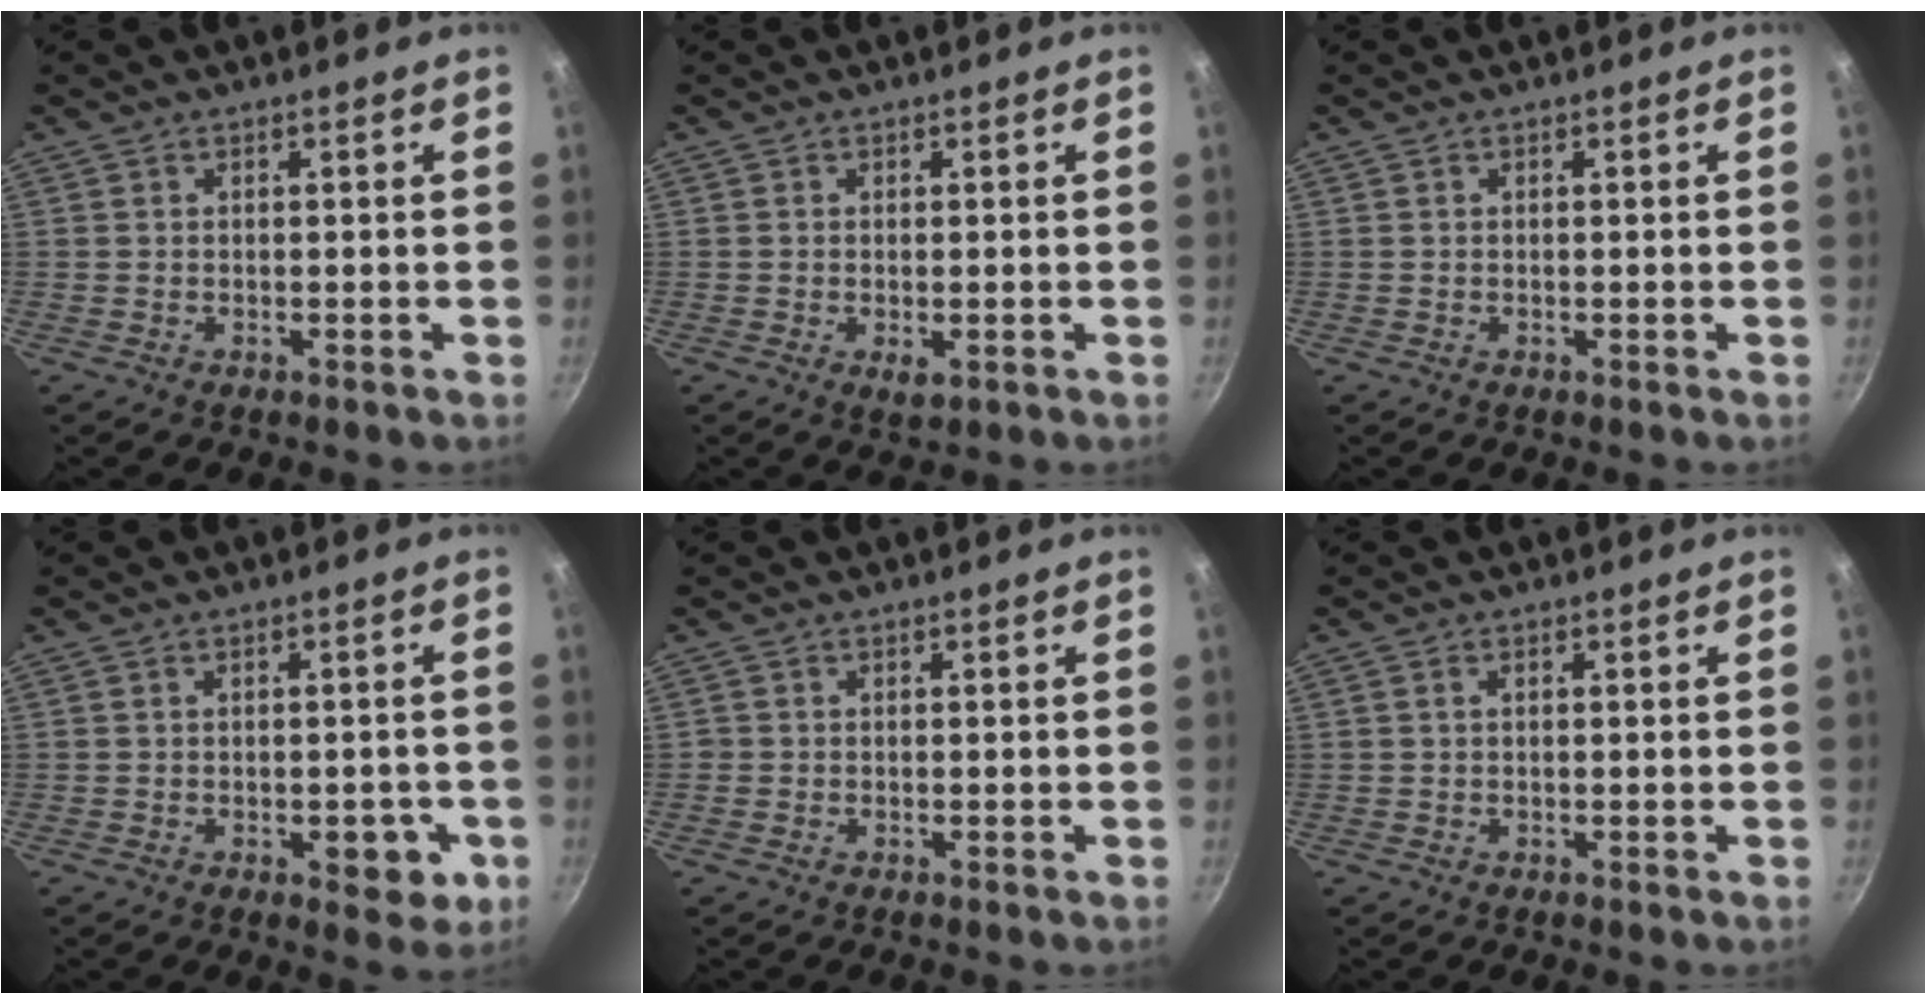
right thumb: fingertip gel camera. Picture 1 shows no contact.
{"total": 2.0, "force": [-0.5, 1.1, 1.7], "torque": [-0.029, -0.006, -0.006]}
{"total": 0.0}
{"total": 6.3, "force": [-1.9, 3.4, 4.9], "torque": [-0.031, 0.009, -0.020]}
{"total": 0.5, "force": [-0.2, 0.5, 0.1], "torque": [0.000, 0.001, -0.005]}
{"total": 0.8, "force": [0.2, 0.6, 0.6], "torque": [-0.010, 0.004, 0.002]}